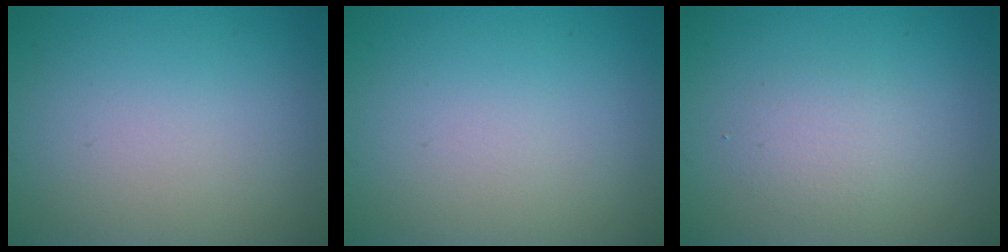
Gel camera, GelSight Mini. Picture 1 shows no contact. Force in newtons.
{"total": 0.0}
{"total": 1.8, "press": 1.8, "slide": 0.1}